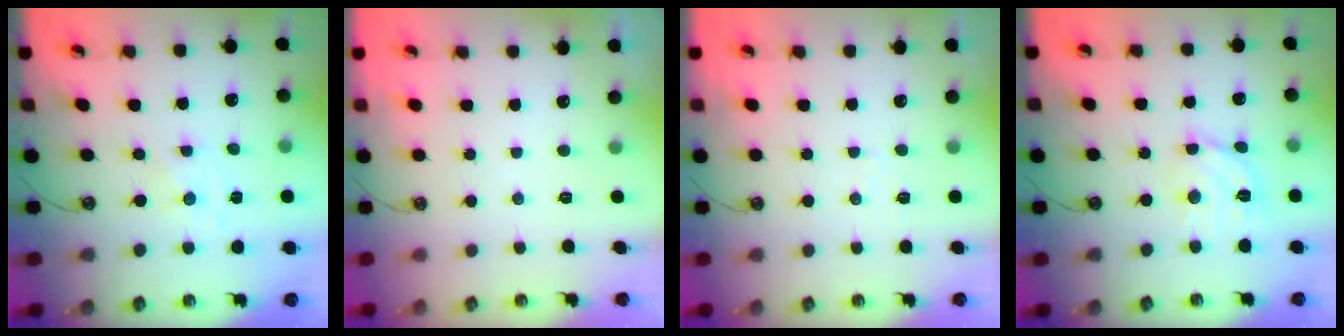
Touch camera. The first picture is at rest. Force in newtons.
{"total": 0.0}
{"total": 3.6, "press": 3.5, "slide": 0.5}
{"total": 11.7, "press": 11.5, "slide": 1.7}